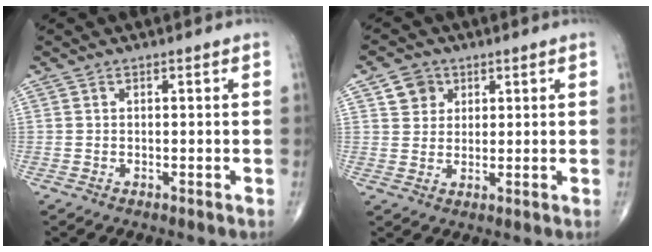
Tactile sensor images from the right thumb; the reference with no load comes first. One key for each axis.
{"total": 4.7, "fx": 2.1, "fy": 4.0, "fz": 1.3, "tx": 0.001, "ty": -0.007, "tz": 0.034}